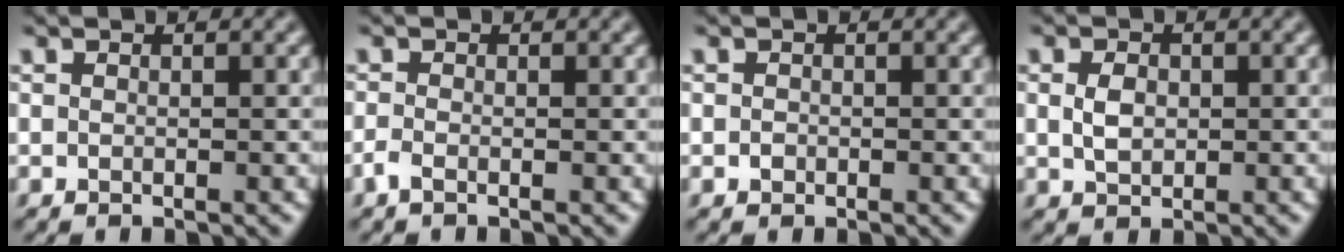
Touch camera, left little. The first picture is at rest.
{"total": 1.2, "force": [-0.7, 0.4, 0.8], "torque": [-0.021, 0.001, -0.017]}
{"total": 0.6, "force": [-0.3, 0.4, 0.2], "torque": [-0.002, -0.002, -0.008]}
{"total": 2.0, "force": [0.0, 1.4, 1.4], "torque": [-0.034, 0.002, 0.000]}